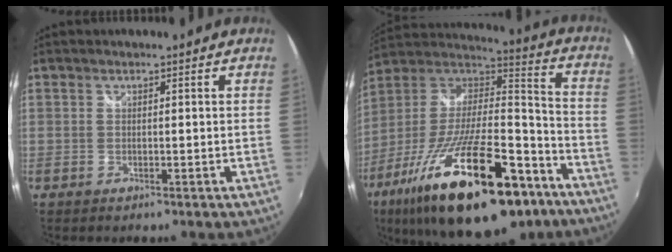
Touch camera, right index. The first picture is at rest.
{"total": 33.4, "force": [-19.3, 11.7, 24.6], "torque": [-0.434, -0.025, -0.299]}